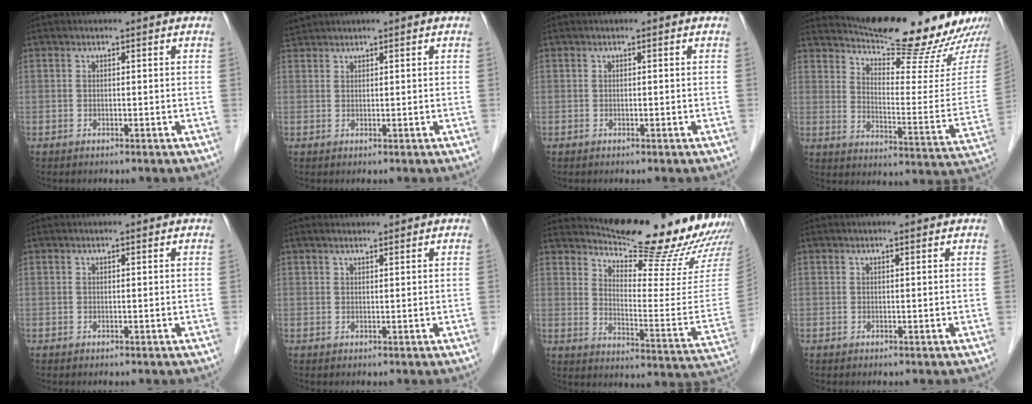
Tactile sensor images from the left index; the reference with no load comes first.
{"total": 1.5, "force": [1.5, -0.1, 0.1], "torque": [-0.010, 0.015, 0.038]}
{"total": 0.0}
{"total": 21.9, "force": [19.7, 2.4, 9.3], "torque": [-0.133, -0.069, 0.258]}
{"total": 1.3, "force": [1.1, 0.0, 0.7], "torque": [-0.007, 0.015, 0.018]}
{"total": 2.3, "force": [2.1, 0.3, 1.0], "torque": [-0.016, 0.017, 0.035]}
{"total": 21.5, "force": [20.1, 1.8, 7.3], "torque": [-0.107, -0.099, 0.256]}
{"total": 2.2, "force": [1.9, 0.1, 1.0], "torque": [-0.010, 0.015, 0.024]}